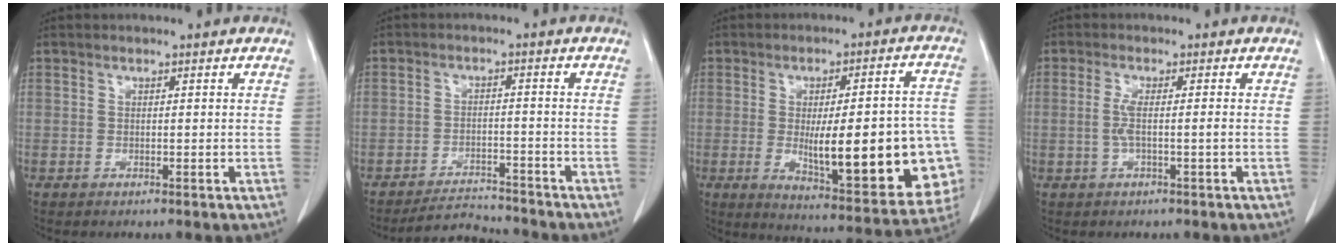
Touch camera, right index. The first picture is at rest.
{"total": 4.7, "force": [-4.7, 0.7, -0.4], "torque": [0.005, 0.000, -0.076]}
{"total": 22.9, "force": [-4.2, 5.4, 21.8], "torque": [-0.223, 0.012, -0.030]}
{"total": 2.6, "force": [-0.6, -0.1, 2.6], "torque": [-0.055, 0.000, -0.012]}